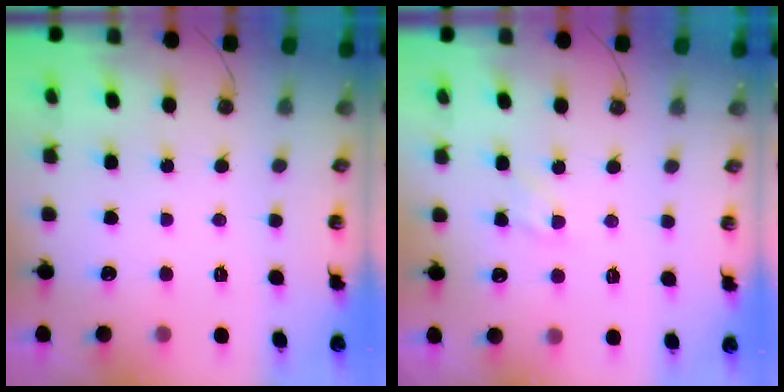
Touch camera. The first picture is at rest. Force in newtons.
{"total": 6.0, "press": 6.0, "slide": 0.7}